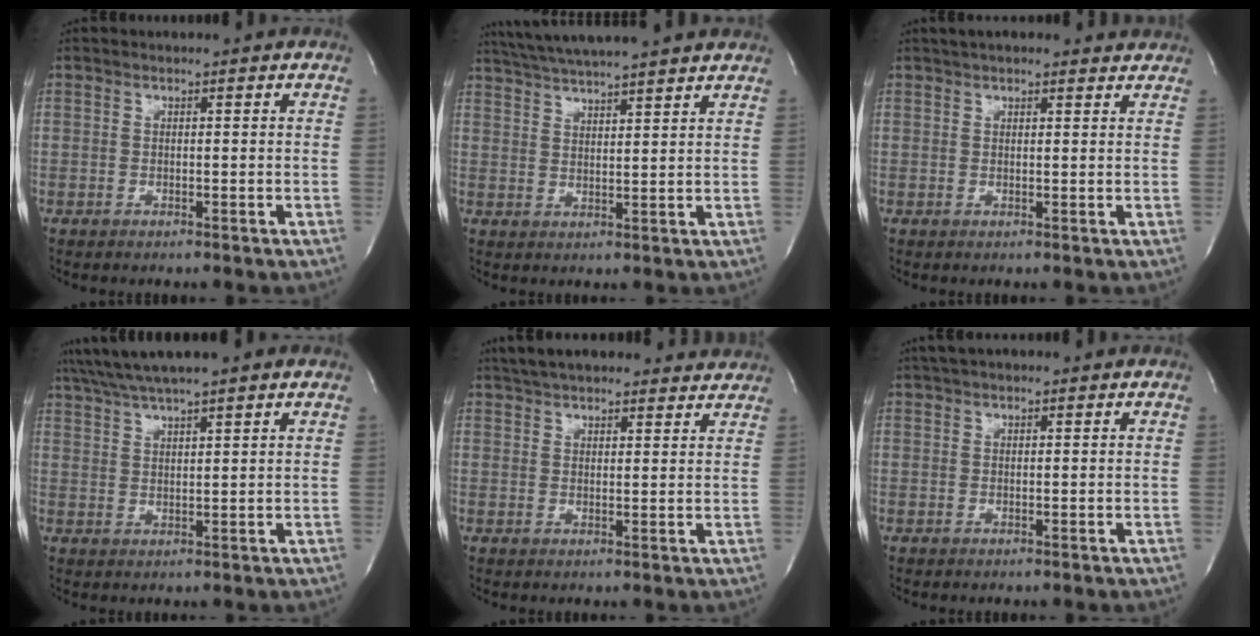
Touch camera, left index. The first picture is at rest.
{"total": 16.5, "force": [14.5, 1.0, 7.9], "torque": [-0.141, 0.037, 0.209]}
{"total": 8.6, "force": [7.7, 2.1, 3.3], "torque": [-0.040, 0.024, 0.091]}
{"total": 10.2, "force": [8.5, 0.5, 5.7], "torque": [-0.106, 0.037, 0.129]}
{"total": 17.8, "force": [16.1, 4.2, 6.3], "torque": [-0.097, 0.030, 0.215]}
{"total": 4.3, "force": [3.4, 1.0, 2.4], "torque": [-0.041, 0.032, 0.056]}